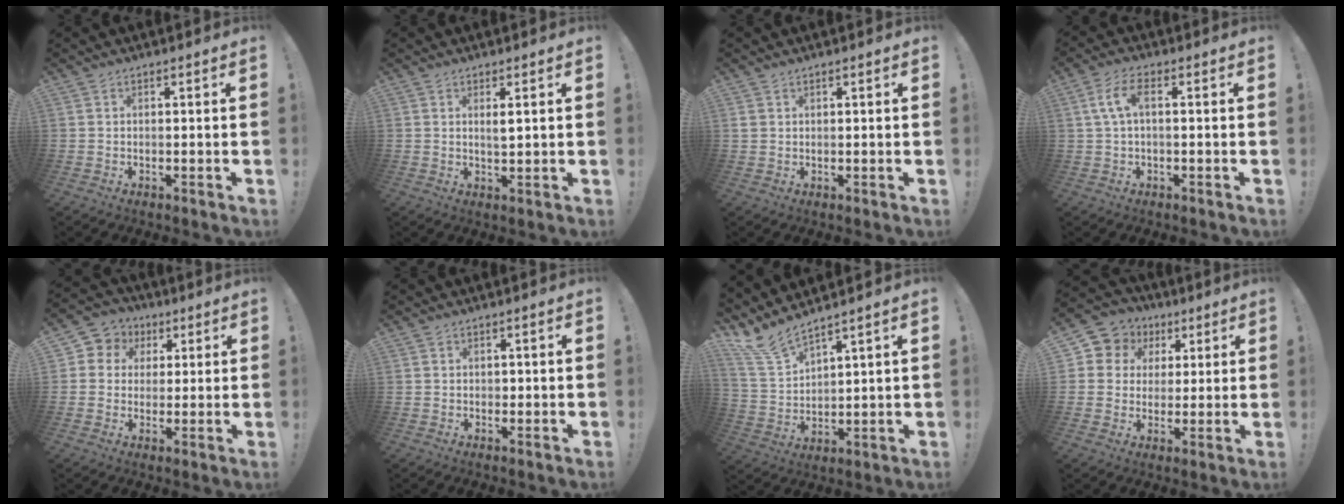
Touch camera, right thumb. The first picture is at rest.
{"total": 2.2, "force": [0.9, 0.4, 2.0], "torque": [-0.033, -0.005, 0.012]}
{"total": 1.6, "force": [0.9, 1.2, 0.6], "torque": [-0.009, 0.001, 0.018]}
{"total": 6.8, "force": [1.0, 2.7, 6.2], "torque": [-0.127, 0.006, 0.017]}
{"total": 6.8, "force": [1.0, 6.4, 1.8], "torque": [-0.027, -0.001, 0.024]}
{"total": 0.7, "force": [0.0, 0.7, 0.1], "torque": [0.001, 0.002, -0.002]}
{"total": 8.9, "force": [7.9, 2.0, 3.6], "torque": [-0.090, -0.049, 0.152]}
{"total": 8.2, "force": [2.4, 7.6, 2.1], "torque": [-0.034, -0.013, 0.051]}